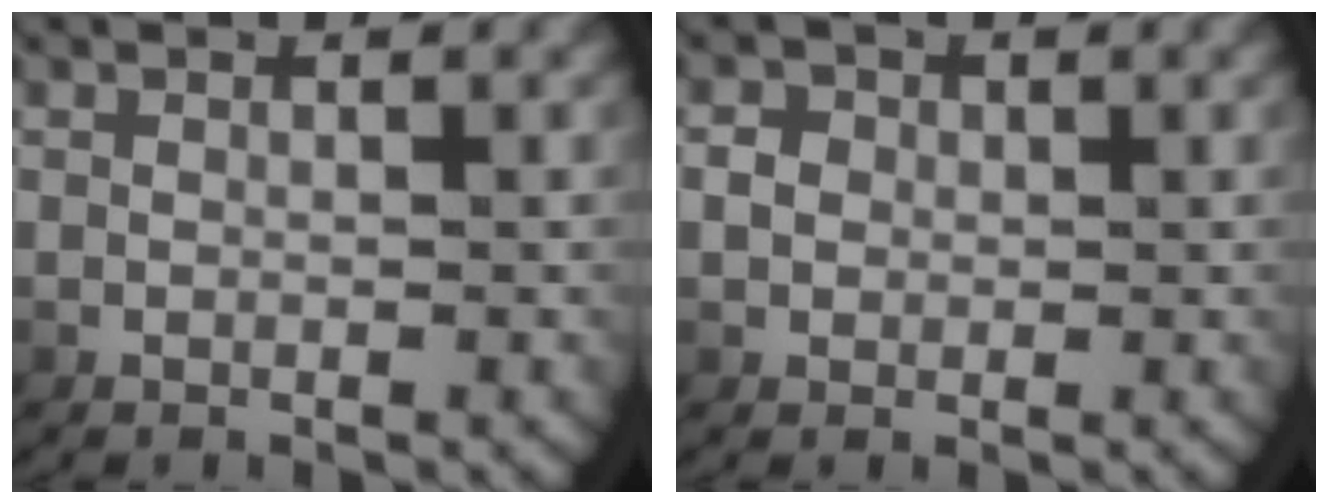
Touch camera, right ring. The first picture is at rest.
{"total": 1.4, "force": [0.1, 1.3, 0.5], "torque": [-0.013, -0.001, 0.005]}